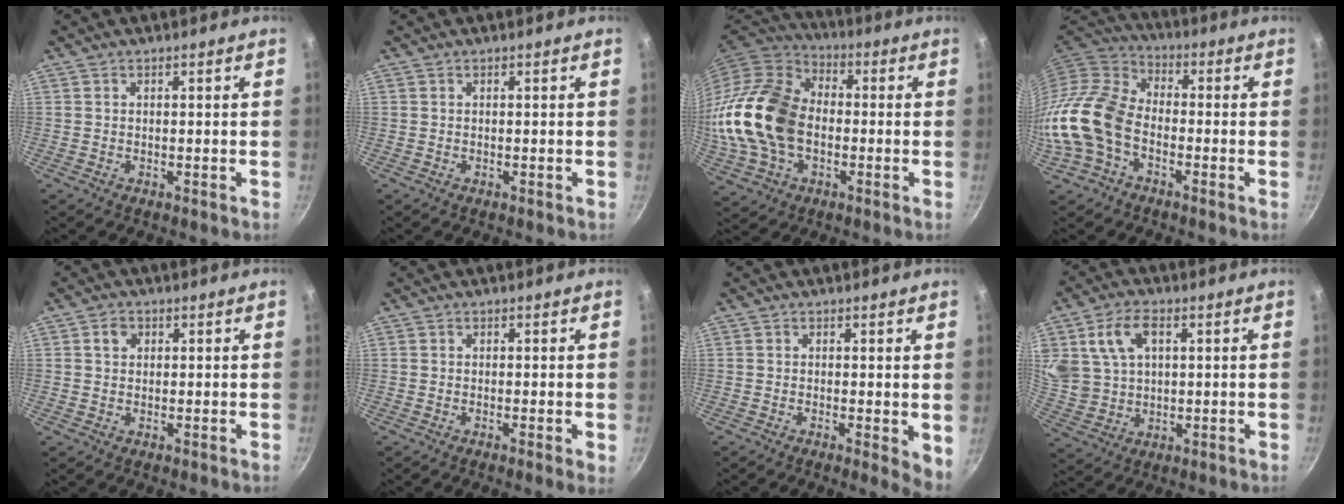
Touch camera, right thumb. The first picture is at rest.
{"total": 0.0}
{"total": 20.7, "force": [-1.7, 14.6, 14.6], "torque": [-0.275, 0.033, -0.035]}
{"total": 13.8, "force": [-4.2, 9.5, 9.1], "torque": [-0.159, 0.041, -0.101]}
{"total": 2.5, "force": [0.7, 2.0, 1.3], "torque": [-0.012, 0.003, 0.009]}
{"total": 1.4, "force": [-0.2, 0.1, 1.4], "torque": [-0.022, -0.006, -0.007]}
{"total": 3.9, "force": [-0.2, 1.4, 3.6], "torque": [-0.045, -0.011, -0.003]}
{"total": 11.6, "force": [3.7, 8.1, 7.4], "torque": [-0.131, -0.005, 0.077]}